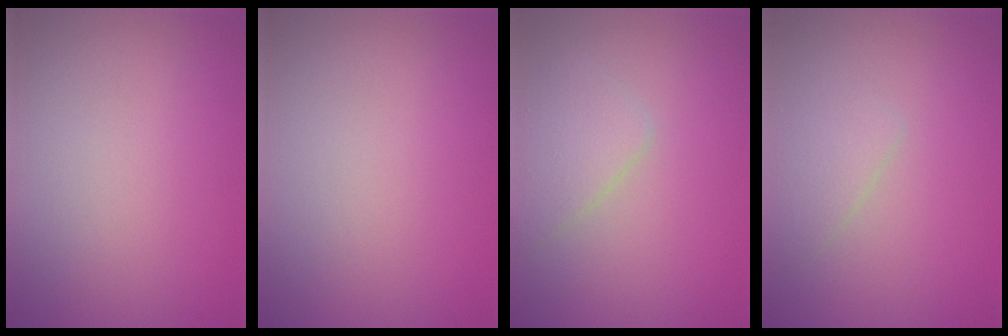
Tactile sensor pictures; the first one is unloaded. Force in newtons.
{"total": 0.0}
{"total": 2.5, "press": 2.5, "slide": 0.1}
{"total": 1.7, "press": 1.7, "slide": 0.1}